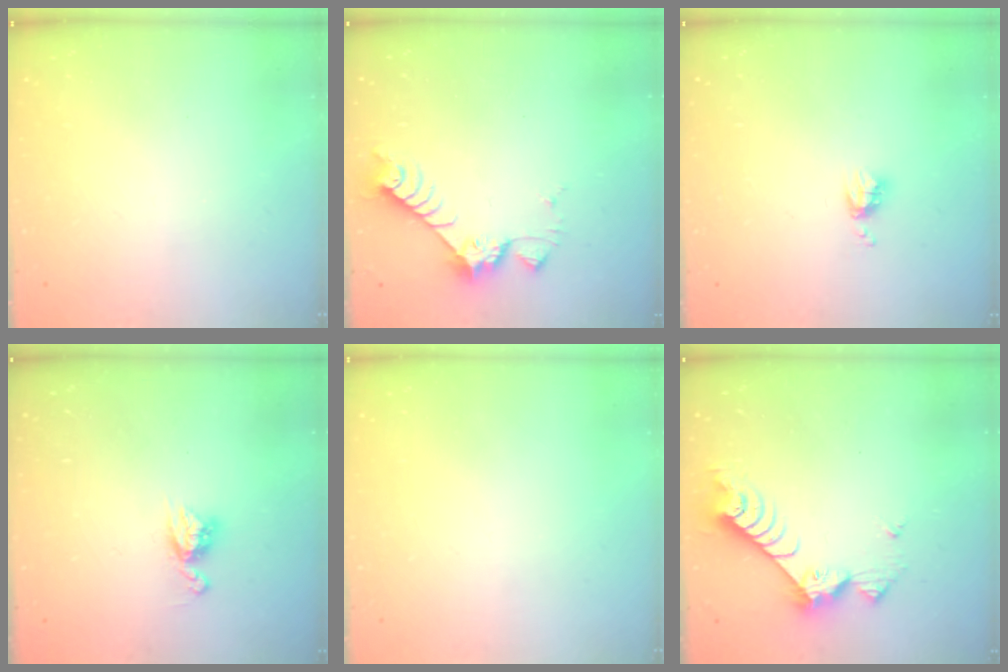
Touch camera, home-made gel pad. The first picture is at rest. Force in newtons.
{"total": 7.0, "press": 7.0, "slide": 0.5}
{"total": 3.8, "press": 3.8, "slide": 0.6}
{"total": 7.7, "press": 7.7, "slide": 0.6}
{"total": 0.0}
{"total": 7.6, "press": 7.6, "slide": 0.4}